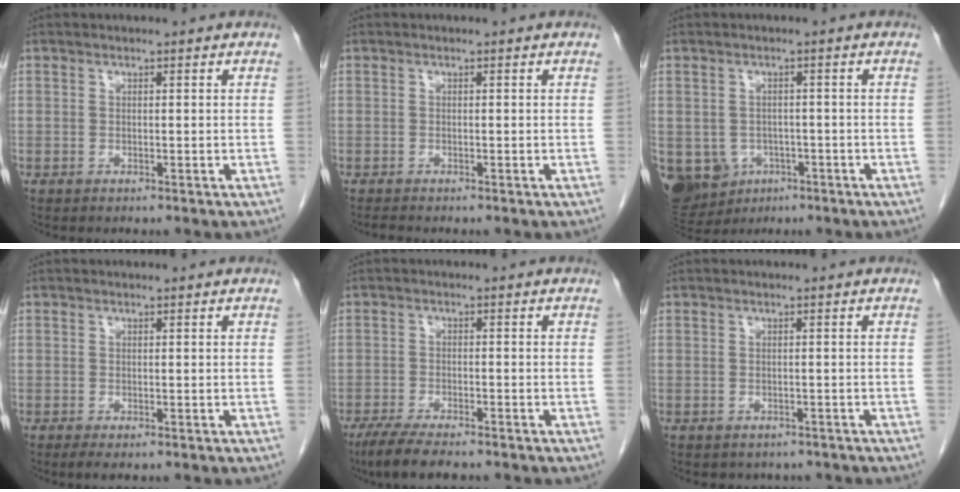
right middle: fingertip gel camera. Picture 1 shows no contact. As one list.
[{"total": 0.6, "force": [-0.6, -0.1, 0.2], "torque": [-0.011, -0.004, -0.013]}, {"total": 13.1, "force": [-5.1, 11.0, 4.9], "torque": [-0.145, 0.001, -0.063]}, {"total": 1.6, "force": [-0.9, 0.5, 1.1], "torque": [-0.021, -0.004, -0.011]}, {"total": 7.1, "force": [-5.6, 1.3, 4.2], "torque": [-0.073, -0.016, -0.093]}, {"total": 3.6, "force": [-3.0, 2.0, 0.5], "torque": [-0.002, 0.010, -0.034]}]